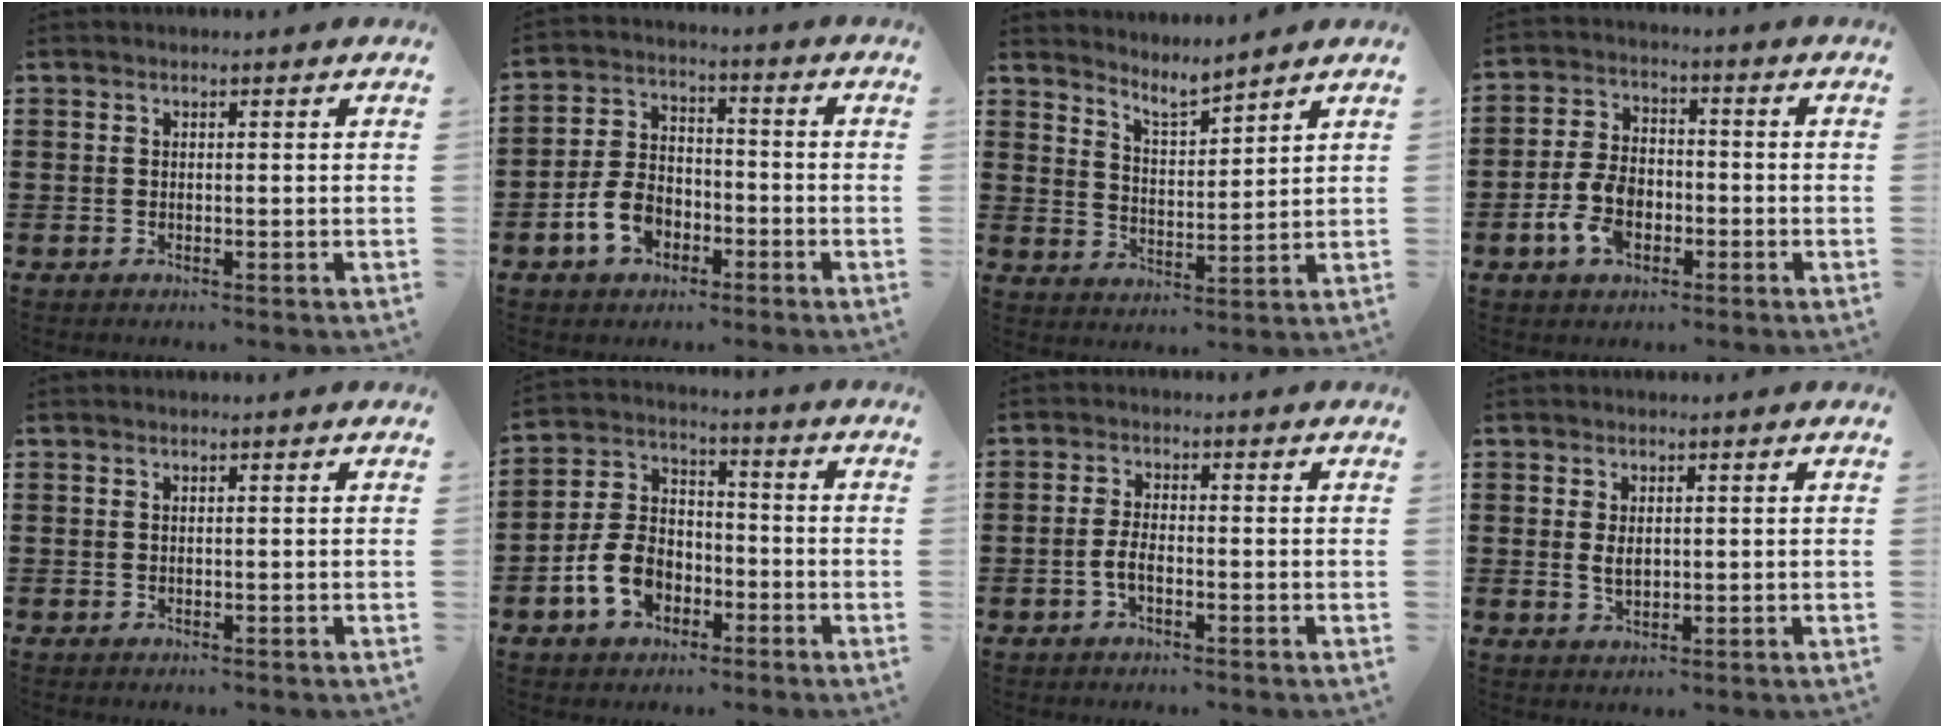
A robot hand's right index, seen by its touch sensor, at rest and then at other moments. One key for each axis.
{"total": 7.2, "fx": -3.2, "fy": 5.1, "fz": 3.9, "tx": -0.104, "ty": 0.009, "tz": -0.066}
{"total": 4.3, "fx": 4.2, "fy": 0.3, "fz": 0.9, "tx": -0.033, "ty": -0.019, "tz": 0.076}
{"total": 7.2, "fx": -2.6, "fy": 4.5, "fz": 4.9, "tx": -0.121, "ty": 0.004, "tz": -0.054}
{"total": 0.0}
{"total": 8.4, "fx": -3.5, "fy": 6.1, "fz": 4.7, "tx": -0.131, "ty": 0.013, "tz": -0.074}
{"total": 2.7, "fx": -1.4, "fy": 1.2, "fz": 1.9, "tx": -0.052, "ty": 0.000, "tz": -0.031}
{"total": 2.2, "fx": 0.4, "fy": 1.4, "fz": 1.7, "tx": -0.037, "ty": 0.006, "tz": 0.007}